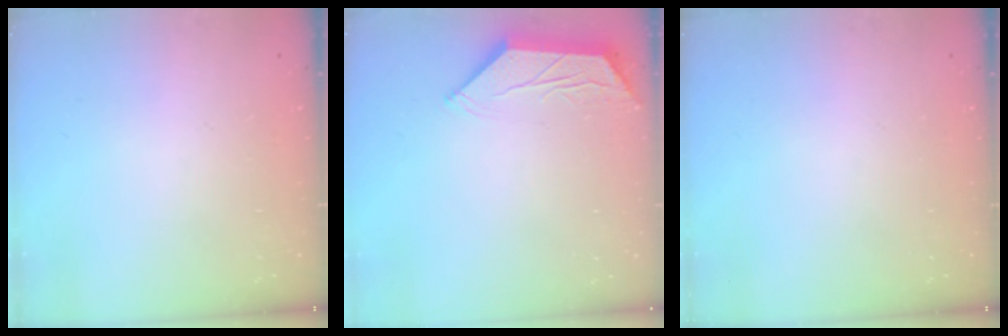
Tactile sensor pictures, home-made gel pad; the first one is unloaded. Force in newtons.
{"total": 3.6, "press": 3.5, "slide": 0.4}
{"total": 0.0}